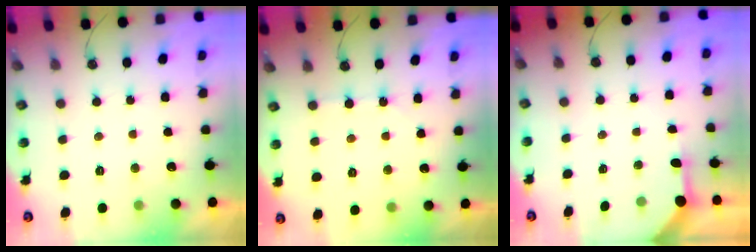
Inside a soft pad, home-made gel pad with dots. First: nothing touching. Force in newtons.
{"total": 2.9, "press": 2.9, "slide": 0.5}
{"total": 2.7, "press": 2.6, "slide": 0.3}